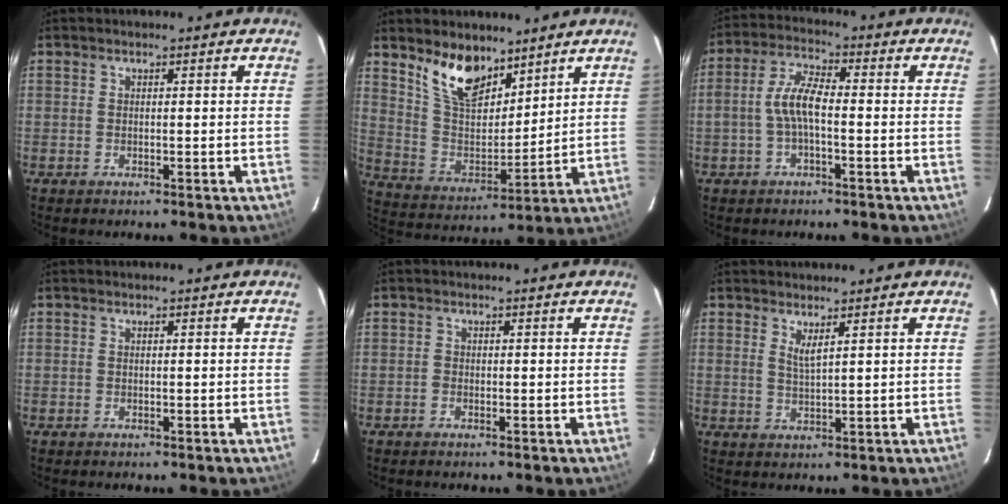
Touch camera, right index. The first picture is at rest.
{"total": 12.4, "force": [9.0, 5.7, 6.3], "torque": [-0.125, 0.002, 0.178]}
{"total": 6.3, "force": [-1.2, 2.2, 5.8], "torque": [-0.122, 0.016, -0.024]}
{"total": 0.0}
{"total": 0.5, "force": [-0.3, 0.4, 0.0], "torque": [0.001, 0.001, -0.008]}
{"total": 2.3, "force": [1.5, 0.0, 1.7], "torque": [-0.033, -0.006, 0.025]}